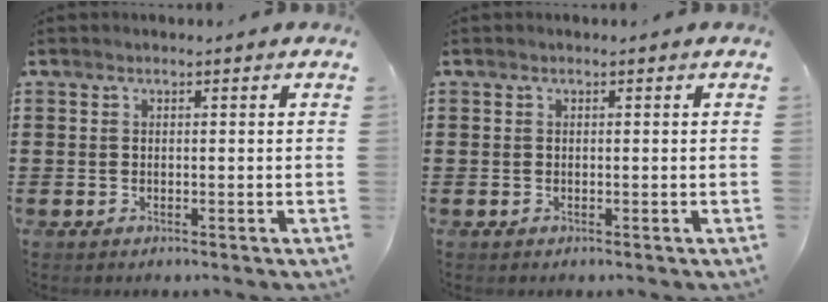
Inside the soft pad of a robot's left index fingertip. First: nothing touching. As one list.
[{"total": 0.0}]